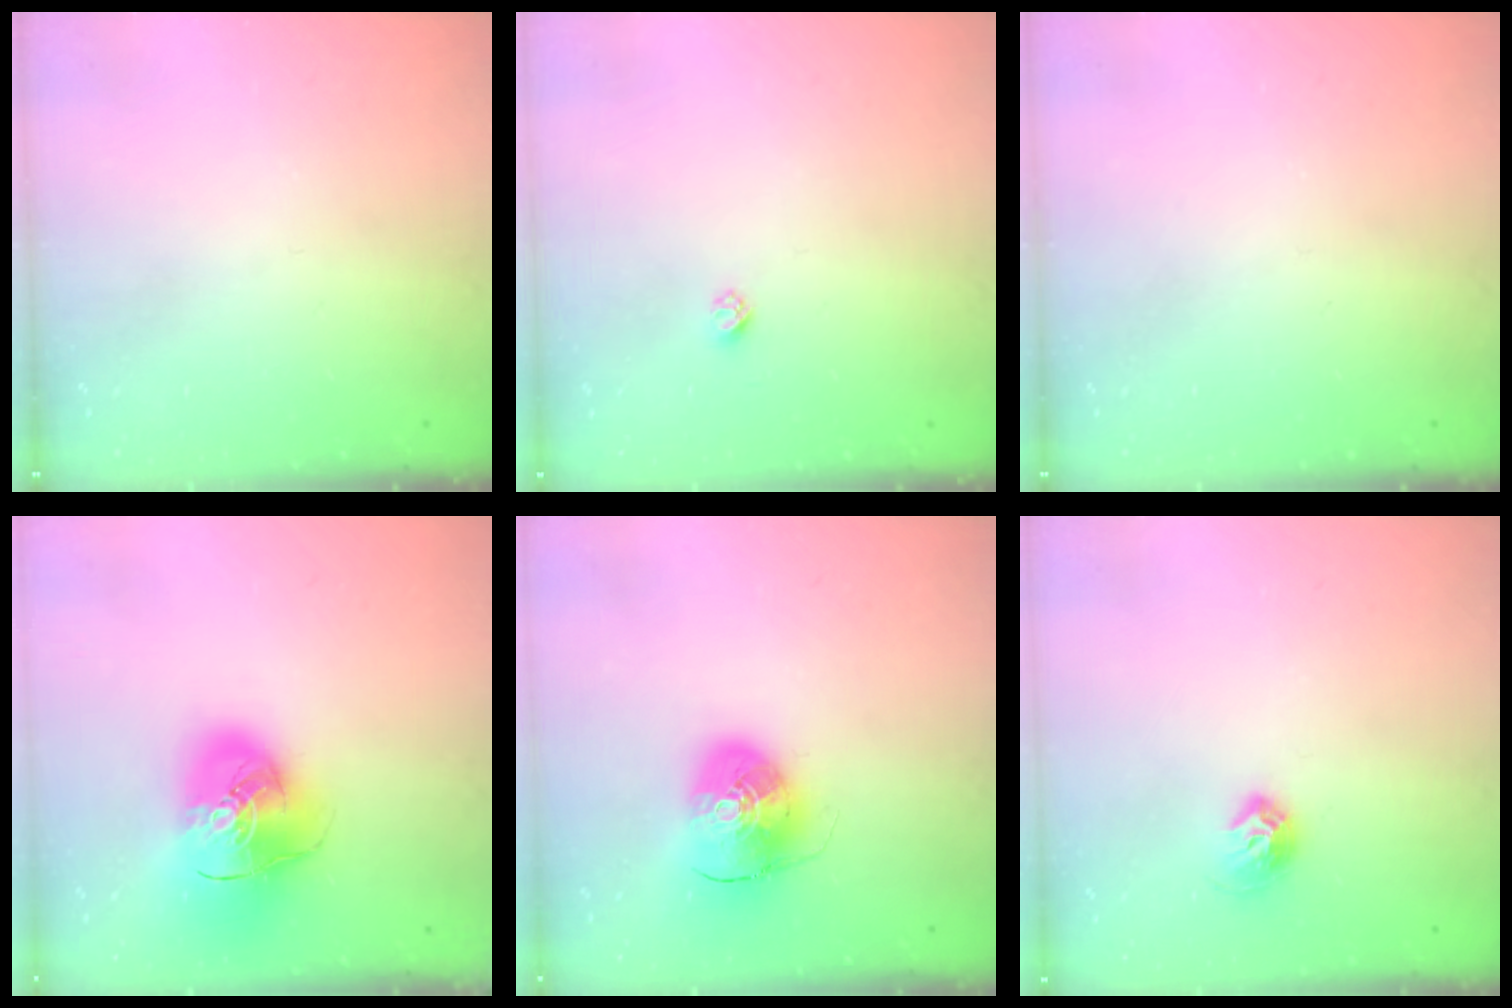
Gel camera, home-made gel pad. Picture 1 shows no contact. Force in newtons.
{"total": 2.3, "press": 2.3, "slide": 0.2}
{"total": 0.0}
{"total": 18.1, "press": 17.9, "slide": 2.7}
{"total": 10.8, "press": 10.6, "slide": 1.8}
{"total": 8.4, "press": 8.3, "slide": 0.9}